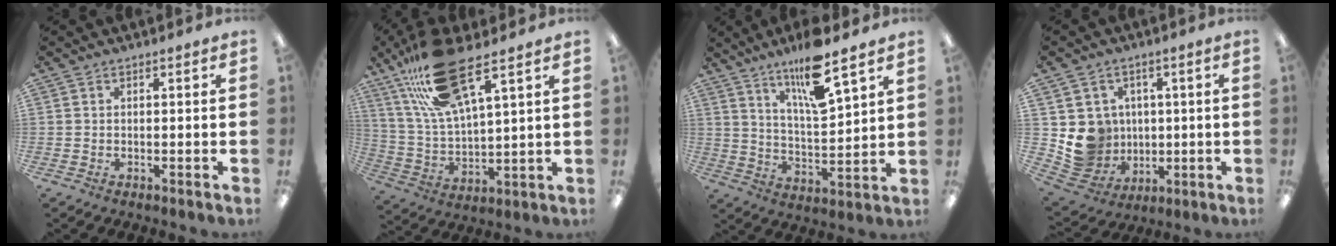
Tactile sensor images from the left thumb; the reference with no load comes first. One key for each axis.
{"total": 20.2, "fx": 13.1, "fy": 6.3, "fz": 14.0, "tx": -0.265, "ty": -0.042, "tz": 0.226}
{"total": 13.5, "fx": 9.9, "fy": 2.6, "fz": 8.8, "tx": -0.148, "ty": -0.057, "tz": 0.162}
{"total": 9.7, "fx": 0.9, "fy": 9.6, "fz": 1.5, "tx": -0.050, "ty": -0.009, "tz": 0.033}